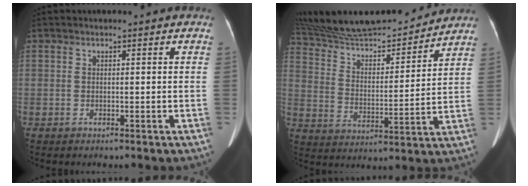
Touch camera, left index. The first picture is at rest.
{"total": 21.6, "force": [20.0, 3.3, 7.5], "torque": [-0.140, 0.003, 0.322]}